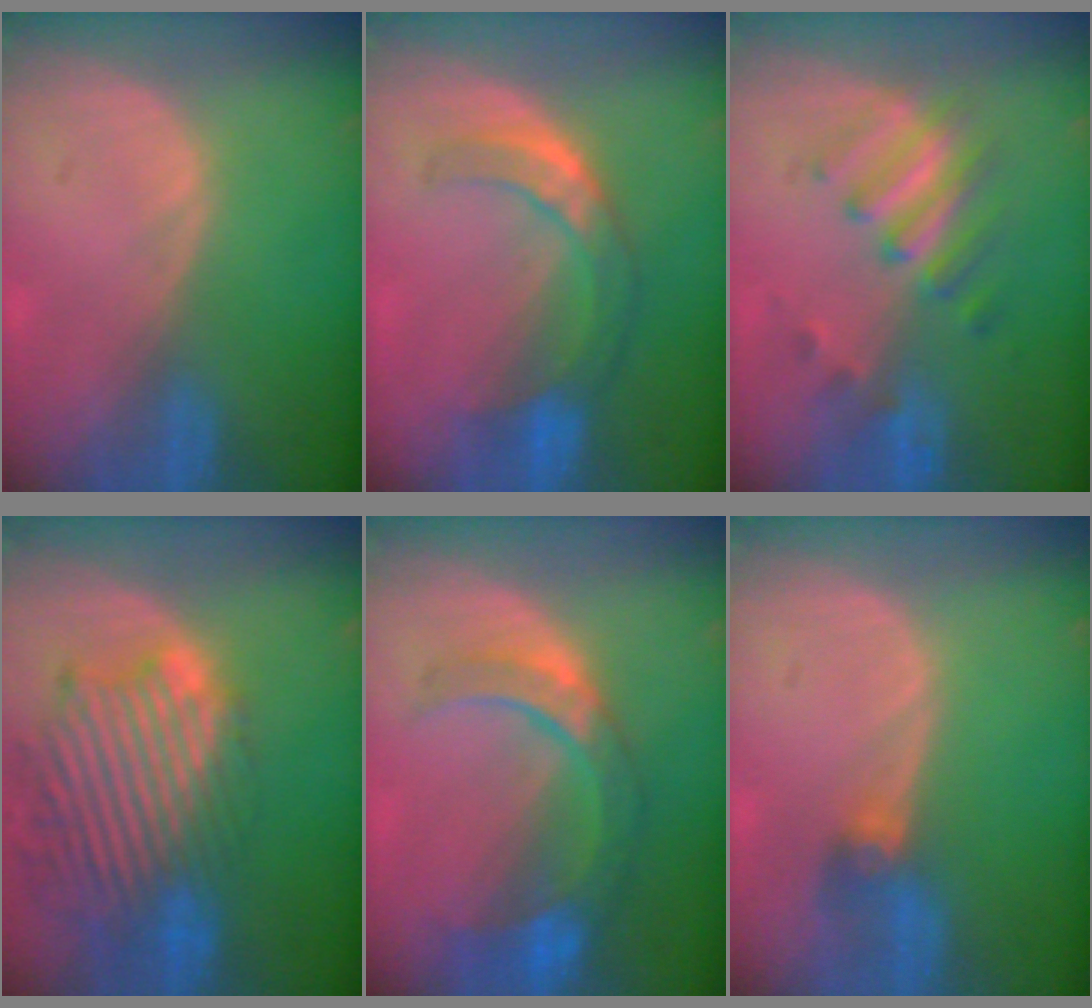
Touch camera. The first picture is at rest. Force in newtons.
{"total": 7.6, "press": 6.5, "slide": 4.0}
{"total": 5.8, "press": 5.7, "slide": 0.9}
{"total": 13.7, "press": 11.7, "slide": 7.0}
{"total": 8.9, "press": 7.8, "slide": 4.2}
{"total": 2.6, "press": 2.6, "slide": 0.6}